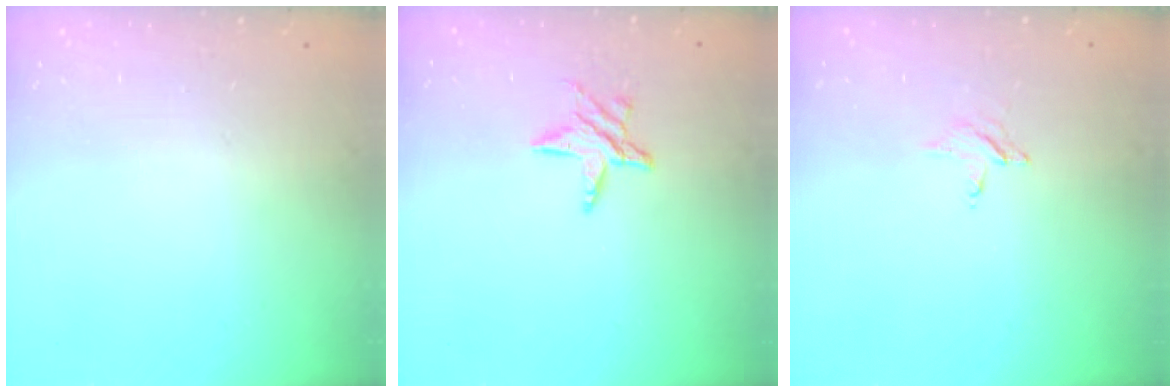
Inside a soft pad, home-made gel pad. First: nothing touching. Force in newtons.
{"total": 7.2, "press": 7.2, "slide": 0.7}
{"total": 2.3, "press": 2.2, "slide": 0.3}